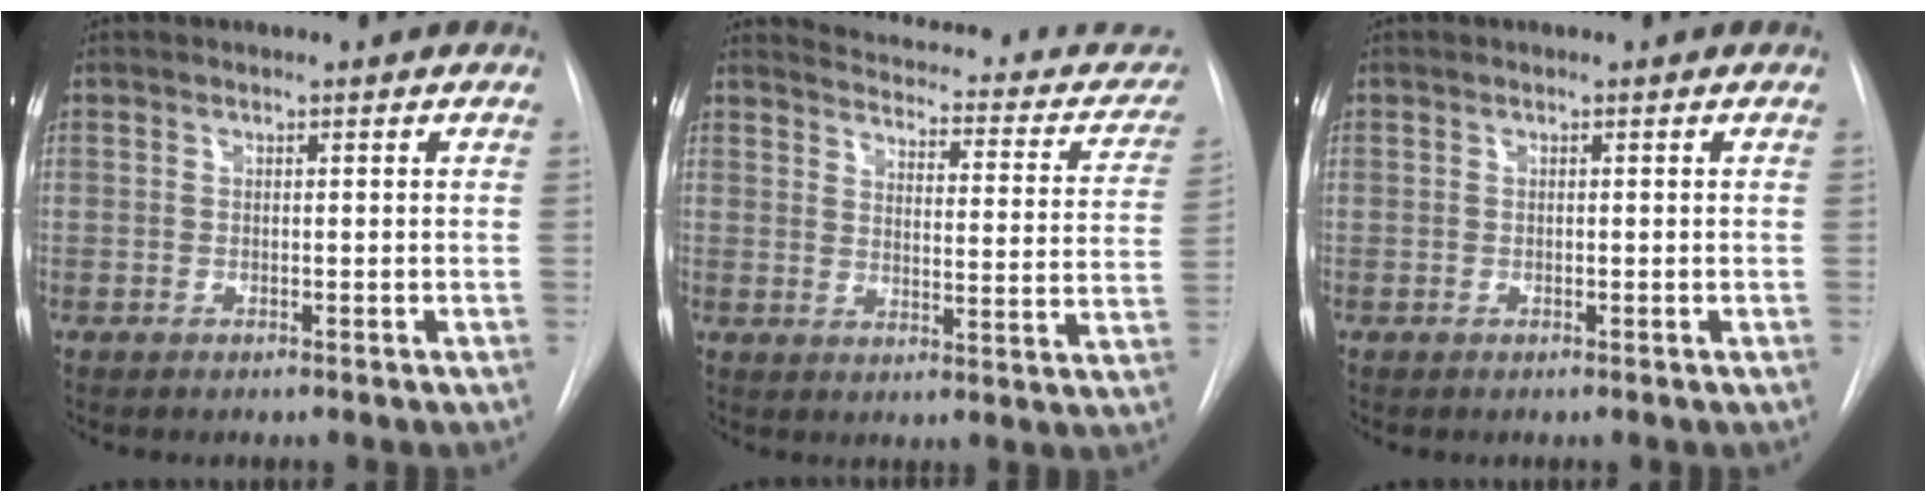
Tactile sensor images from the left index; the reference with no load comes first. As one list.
[{"total": 19.1, "force": [17.1, 5.4, 6.7], "torque": [-0.069, -0.042, 0.185]}, {"total": 0.9, "force": [-0.8, 0.0, 0.0], "torque": [0.003, -0.005, -0.013]}]